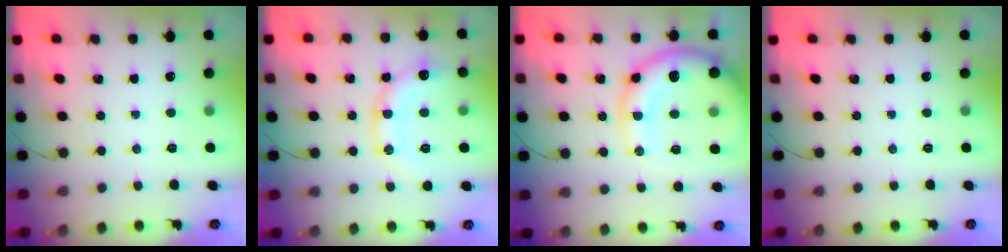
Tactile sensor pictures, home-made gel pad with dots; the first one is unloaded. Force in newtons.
{"total": 12.1, "press": 12.0, "slide": 1.6}
{"total": 14.6, "press": 14.1, "slide": 3.7}
{"total": 0.0}